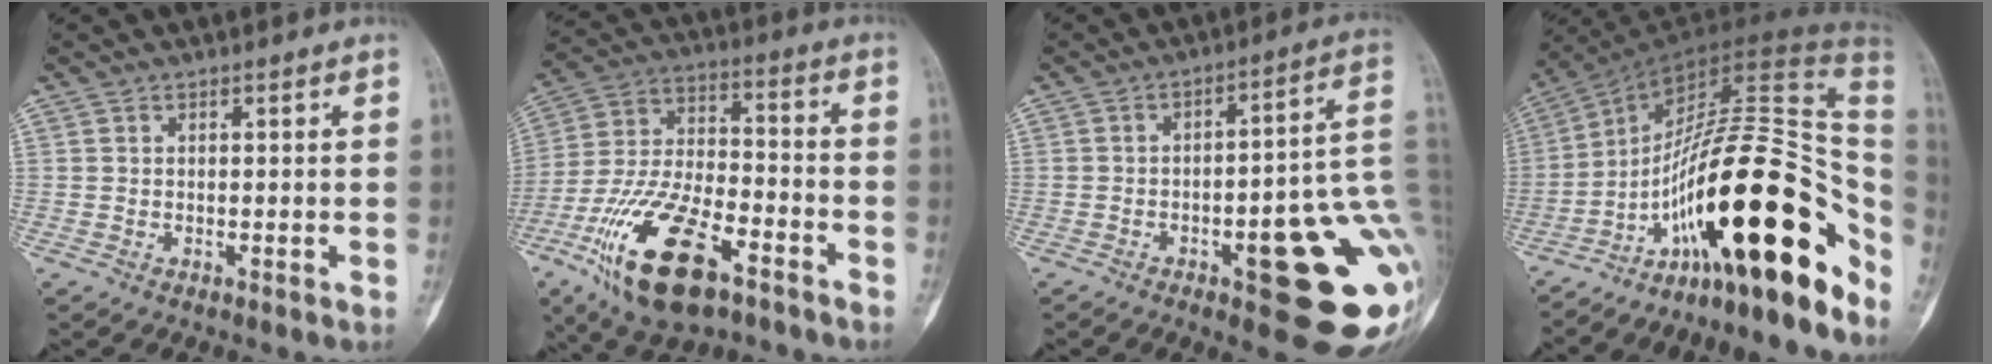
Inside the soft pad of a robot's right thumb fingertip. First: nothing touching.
{"total": 20.9, "force": [-11.1, 9.0, 15.3], "torque": [-0.302, 0.048, -0.197]}
{"total": 21.4, "force": [-5.8, 6.2, 19.7], "torque": [-0.187, 0.029, -0.063]}
{"total": 29.7, "force": [-11.9, 9.7, 25.4], "torque": [-0.308, 0.106, -0.182]}